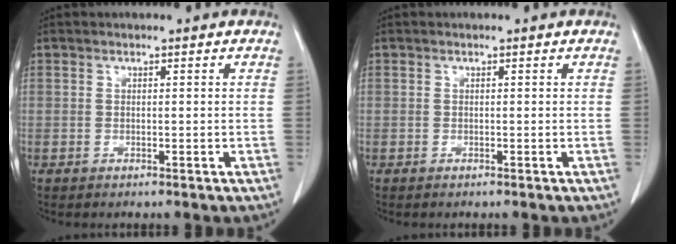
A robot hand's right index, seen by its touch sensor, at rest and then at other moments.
{"total": 0.0}